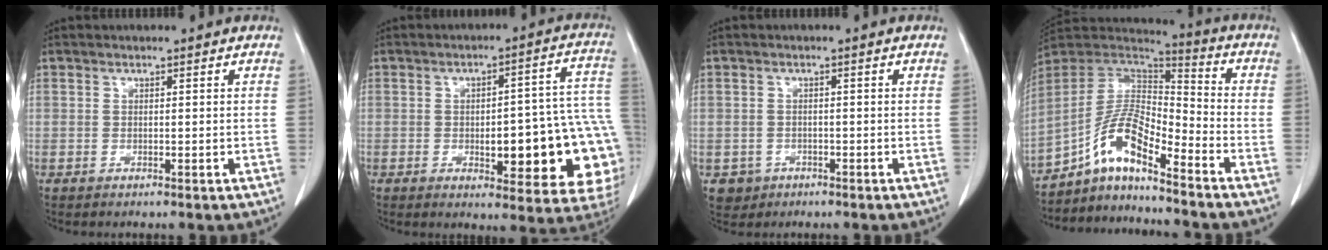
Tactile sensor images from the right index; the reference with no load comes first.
{"total": 19.5, "force": [-4.3, 5.4, 18.2], "torque": [-0.137, 0.040, -0.030]}
{"total": 2.9, "force": [-1.3, 2.6, 0.2], "torque": [0.000, 0.009, -0.016]}
{"total": 11.4, "force": [-7.7, 2.3, 8.1], "torque": [-0.162, 0.025, -0.141]}